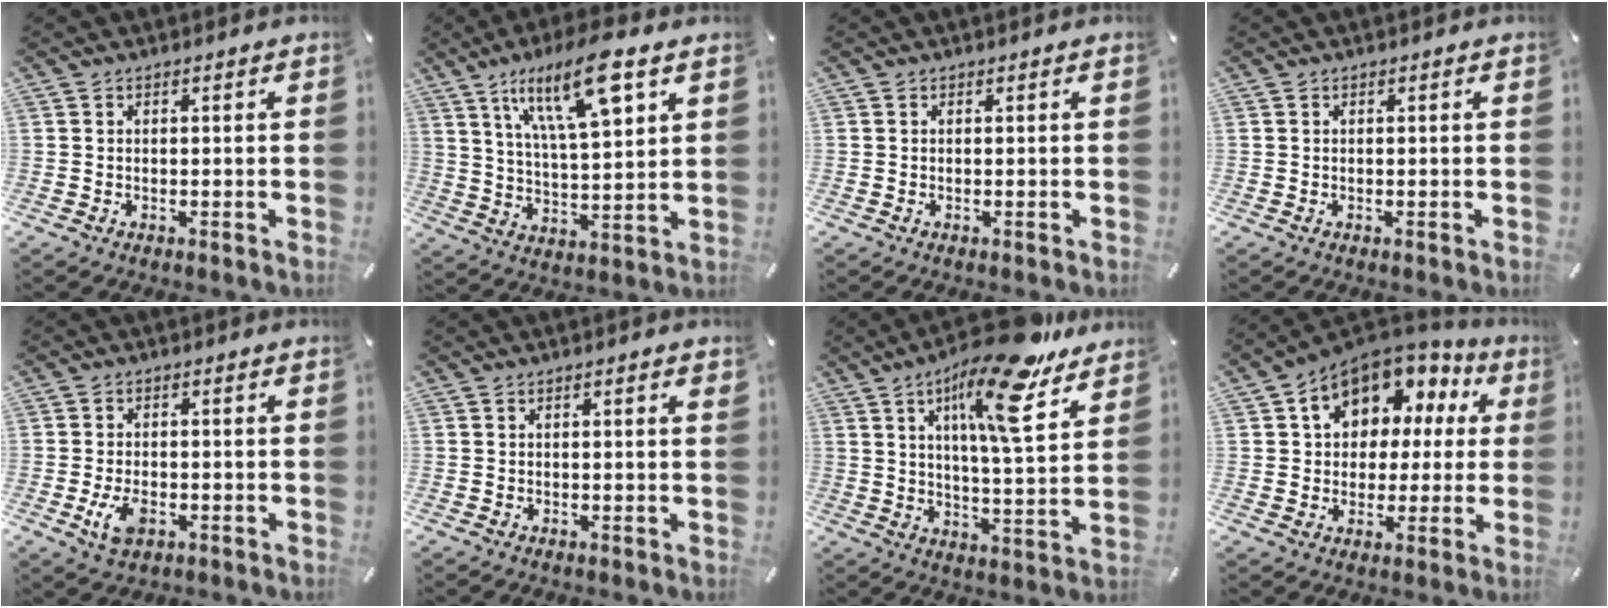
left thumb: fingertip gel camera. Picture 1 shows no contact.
{"total": 17.2, "force": [9.7, 5.5, 13.0], "torque": [-0.234, -0.030, 0.156]}
{"total": 0.0}
{"total": 0.0}
{"total": 5.6, "force": [-1.9, 3.2, 4.1], "torque": [-0.093, 0.001, -0.036]}
{"total": 1.3, "force": [0.3, 0.1, 1.3], "torque": [-0.024, -0.001, 0.004]}
{"total": 18.3, "force": [11.0, 5.2, 13.7], "torque": [-0.224, -0.052, 0.173]}
{"total": 12.1, "force": [5.4, 9.3, 5.6], "torque": [-0.102, -0.029, 0.104]}